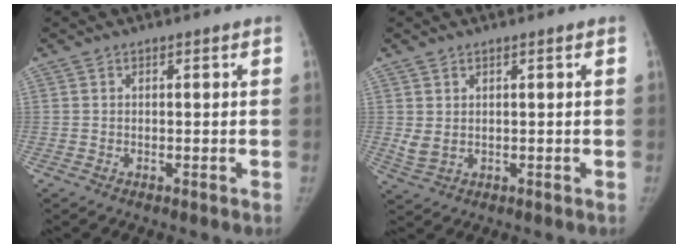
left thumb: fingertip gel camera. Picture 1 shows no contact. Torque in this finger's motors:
{"motor_torque": [0.08, 0.07, 0.60, -0.17, 0.03]}